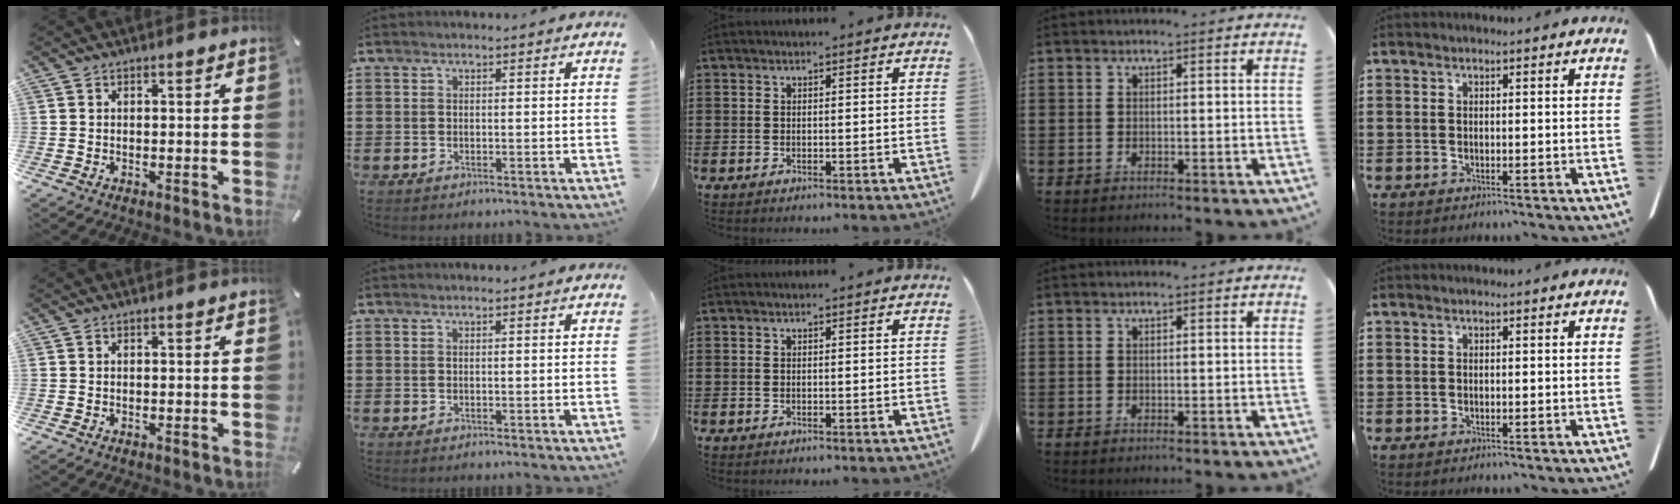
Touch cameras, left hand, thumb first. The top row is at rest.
{}